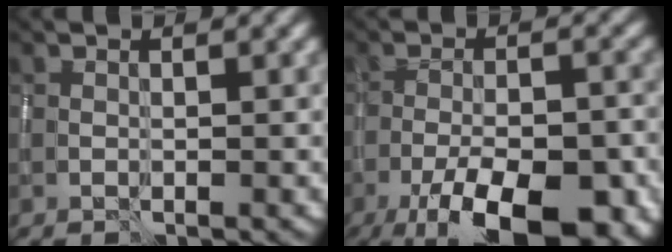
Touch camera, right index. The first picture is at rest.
{"total": 12.6, "force": [-7.0, 4.6, 9.5], "torque": [-0.146, -0.006, -0.110]}